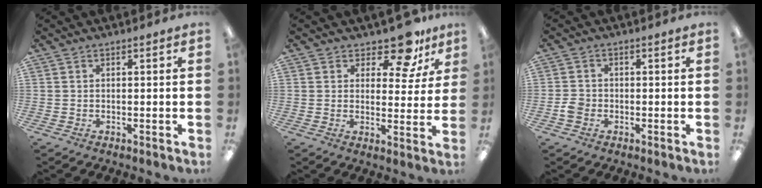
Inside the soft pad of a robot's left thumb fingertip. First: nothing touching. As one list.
[{"total": 10.0, "force": [7.6, 4.2, 5.0], "torque": [-0.067, -0.045, 0.134]}, {"total": 2.8, "force": [-1.0, 2.4, 1.2], "torque": [-0.019, 0.007, -0.019]}]